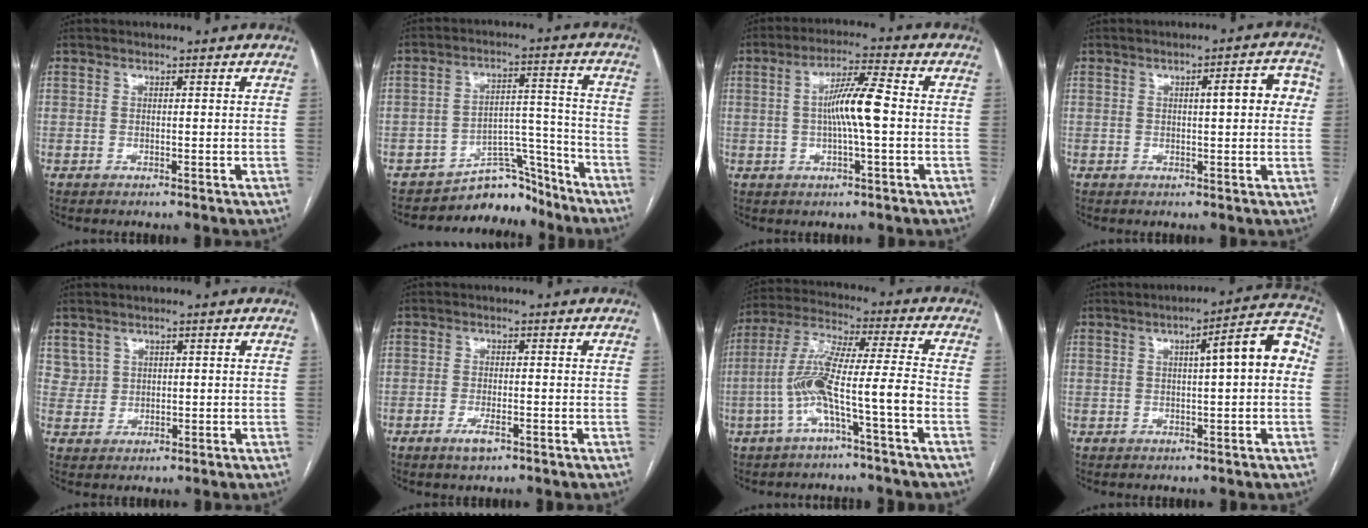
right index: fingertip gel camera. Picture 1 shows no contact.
{"total": 8.1, "force": [-7.6, 2.8, 0.3], "torque": [0.011, 0.068, -0.122]}
{"total": 7.8, "force": [-0.1, 0.4, 7.8], "torque": [-0.145, 0.010, -0.007]}
{"total": 5.6, "force": [1.0, 1.2, 5.4], "torque": [-0.068, 0.019, 0.010]}
{"total": 2.6, "force": [1.5, 2.2, 0.0], "torque": [0.010, 0.005, 0.029]}
{"total": 2.8, "force": [-1.6, 0.7, 2.2], "torque": [-0.042, -0.002, -0.027]}
{"total": 11.2, "force": [-4.0, -0.4, 10.4], "torque": [-0.211, 0.022, -0.076]}
{"total": 8.5, "force": [1.0, 1.2, 8.3], "torque": [-0.107, 0.030, 0.008]}